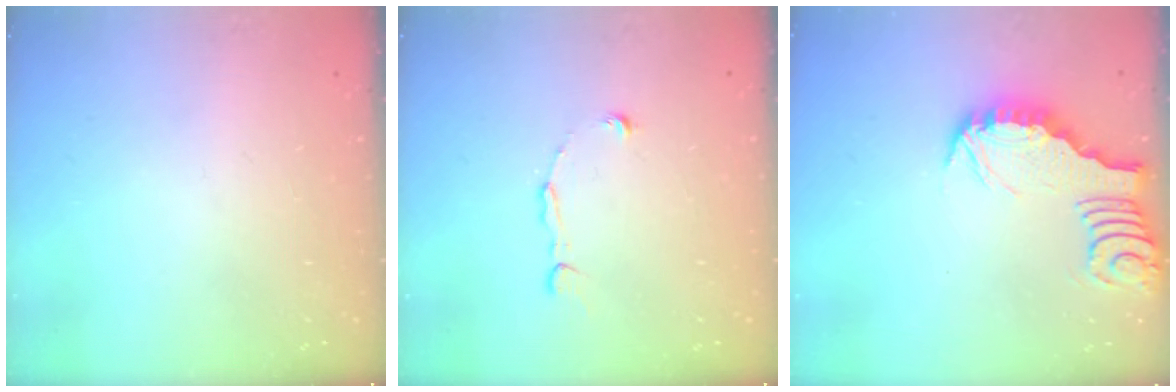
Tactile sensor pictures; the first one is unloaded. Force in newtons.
{"total": 2.8, "press": 2.8, "slide": 0.1}
{"total": 3.2, "press": 3.2, "slide": 0.4}